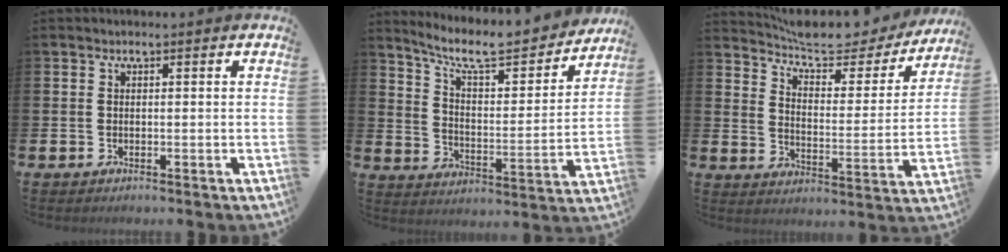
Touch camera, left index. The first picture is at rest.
{"total": 9.0, "force": [8.0, 2.0, 3.7], "torque": [-0.095, -0.059, 0.134]}
{"total": 8.2, "force": [7.5, 2.1, 2.6], "torque": [-0.074, -0.054, 0.126]}